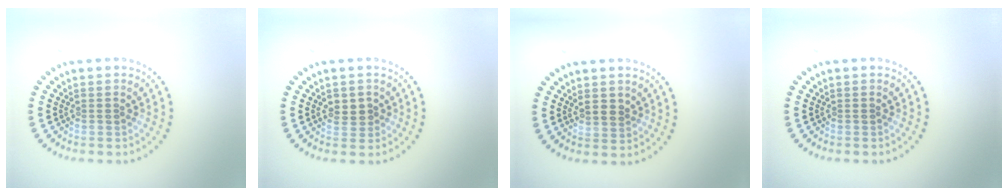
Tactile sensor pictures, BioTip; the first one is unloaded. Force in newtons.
{"total": 1.9, "press": 1.8, "slide": 0.6}
{"total": 1.3, "press": 1.2, "slide": 0.6}
{"total": 0.0}